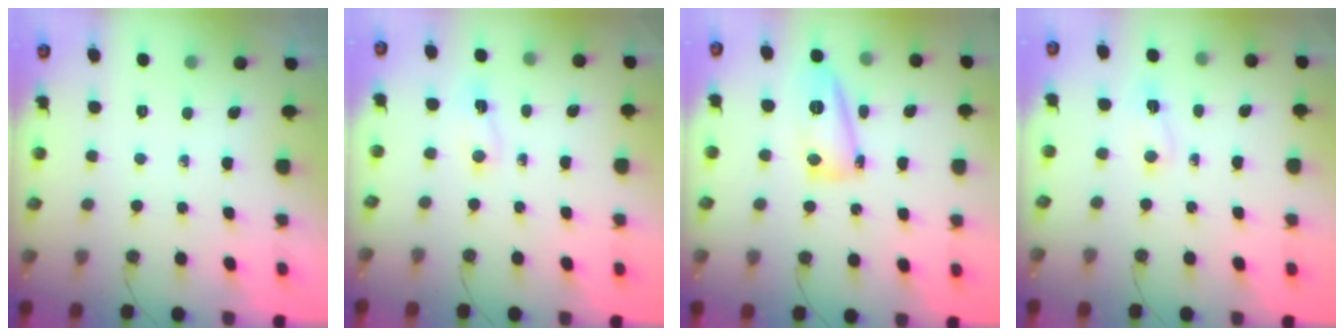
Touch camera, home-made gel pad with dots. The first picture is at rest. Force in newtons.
{"total": 2.2, "press": 1.9, "slide": 1.1}
{"total": 12.1, "press": 12.0, "slide": 1.4}
{"total": 2.4, "press": 2.3, "slide": 0.7}